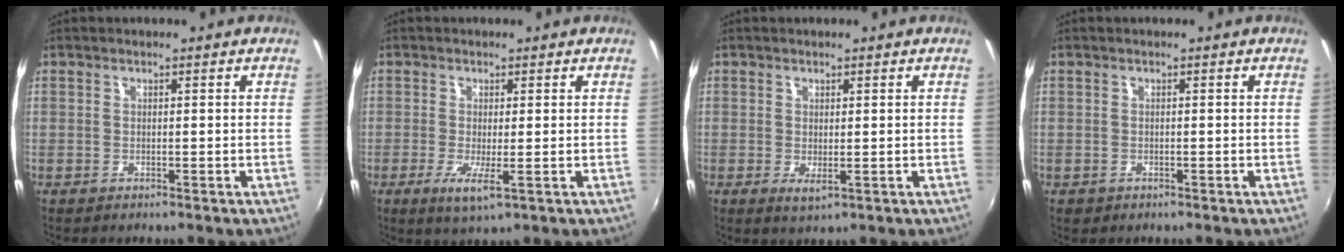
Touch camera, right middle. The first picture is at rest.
{"total": 4.2, "force": [-1.2, 0.4, 4.0], "torque": [-0.084, -0.016, -0.024]}
{"total": 1.8, "force": [0.0, 0.7, 1.7], "torque": [-0.029, -0.008, 0.001]}
{"total": 1.3, "force": [-0.6, 1.1, 0.5], "torque": [-0.011, -0.005, -0.010]}